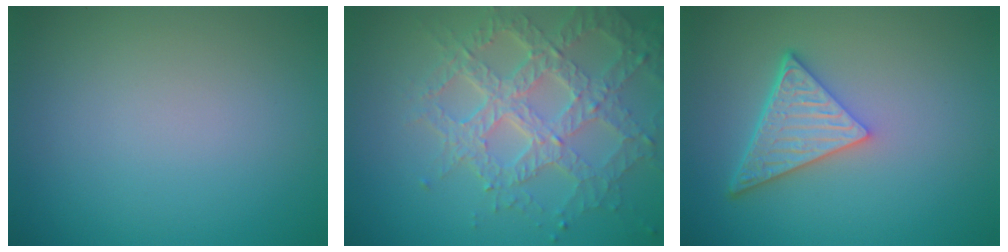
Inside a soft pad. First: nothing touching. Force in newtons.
{"total": 7.0, "press": 5.2, "slide": 4.7}
{"total": 5.1, "press": 3.8, "slide": 3.4}